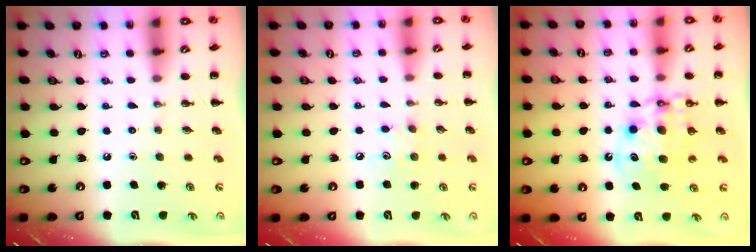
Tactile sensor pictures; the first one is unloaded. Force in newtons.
{"total": 5.6, "press": 5.4, "slide": 1.6}
{"total": 10.9, "press": 10.5, "slide": 2.7}